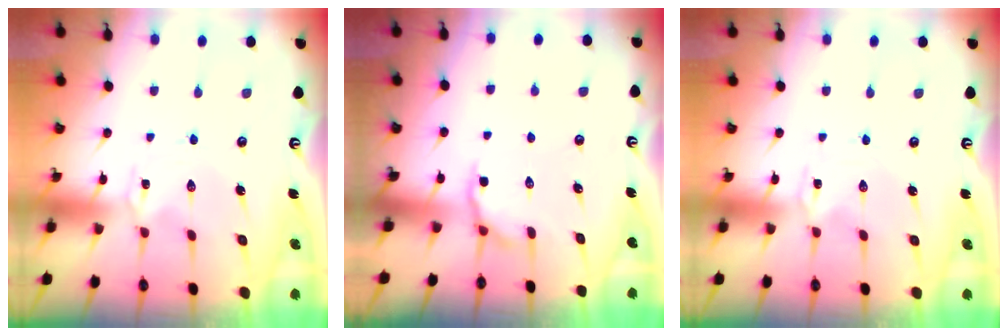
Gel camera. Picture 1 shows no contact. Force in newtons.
{"total": 5.1, "press": 4.7, "slide": 1.9}
{"total": 0.0}